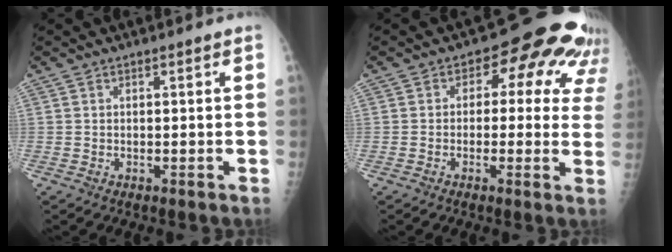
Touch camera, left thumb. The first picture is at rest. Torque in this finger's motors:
{"motor_torque": [0.01, 0.49, 0.18, 0.03, 0.08]}